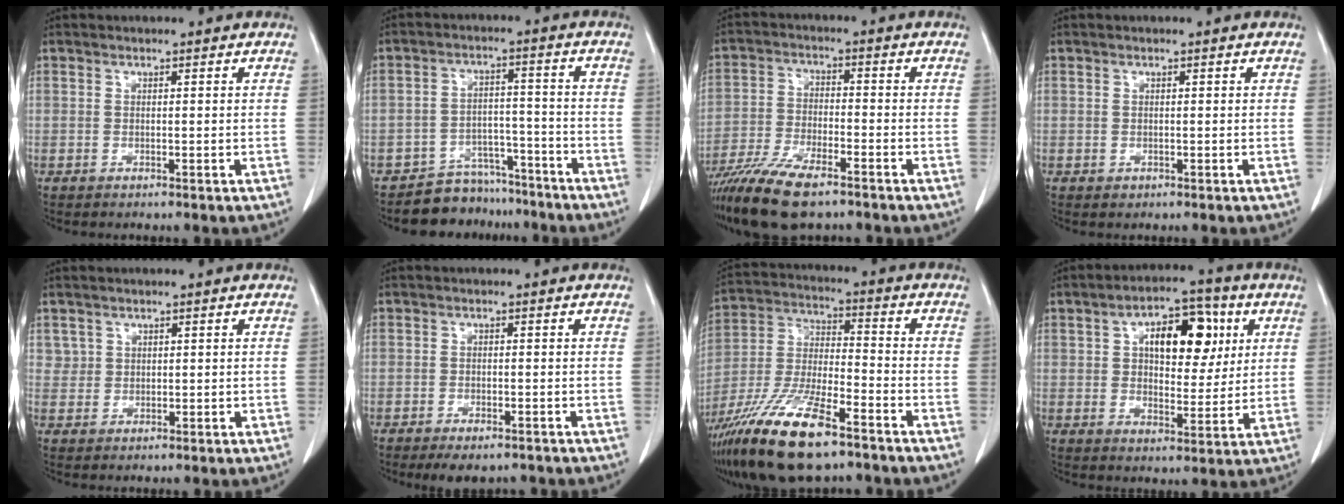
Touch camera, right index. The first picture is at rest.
{"total": 7.5, "force": [-6.5, 3.7, -0.3], "torque": [0.019, 0.041, -0.103]}
{"total": 12.5, "force": [-9.3, 3.3, 7.6], "torque": [-0.142, -0.025, -0.166]}
{"total": 0.6, "force": [-0.1, 0.6, 0.1], "torque": [-0.001, 0.003, 0.000]}
{"total": 1.7, "force": [0.8, 1.5, -0.1], "torque": [0.015, 0.003, 0.010]}
{"total": 5.2, "force": [-4.1, 2.0, 2.4], "torque": [-0.028, -0.004, -0.057]}
{"total": 17.8, "force": [-11.9, 4.1, 12.7], "torque": [-0.281, -0.032, -0.221]}
{"total": 11.6, "force": [3.7, 5.7, 9.4], "torque": [-0.144, 0.027, 0.058]}